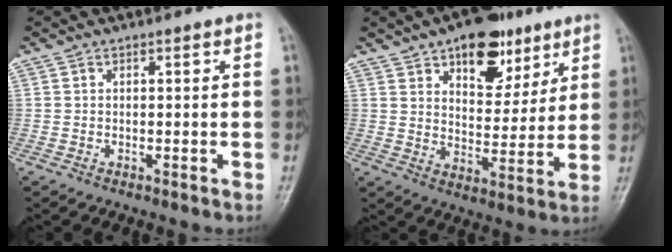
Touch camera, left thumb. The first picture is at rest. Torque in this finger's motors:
{"motor_torque": [-0.03, 0.00, 0.09, -0.39, 0.13]}